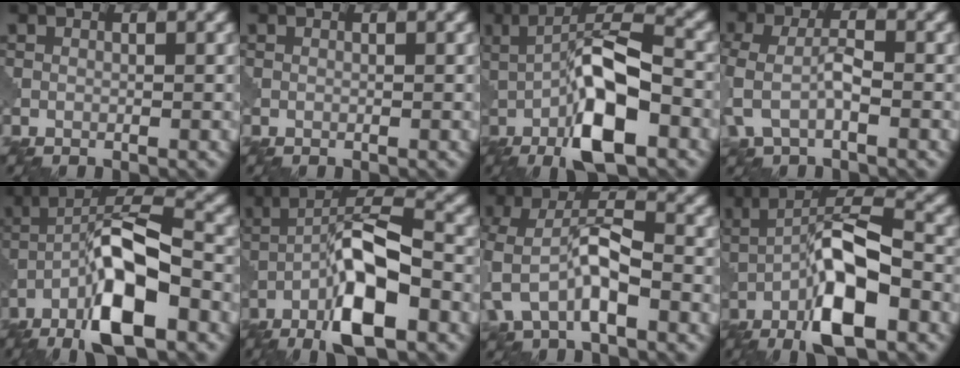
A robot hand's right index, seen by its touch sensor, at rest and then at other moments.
{"total": 0.0}
{"total": 9.9, "force": [-2.3, 3.1, 9.1], "torque": [-0.156, 0.006, -0.043]}
{"total": 4.1, "force": [-1.1, 2.1, 3.4], "torque": [-0.094, 0.001, -0.026]}
{"total": 10.6, "force": [-5.1, 3.0, 8.8], "torque": [-0.153, 0.017, -0.099]}
{"total": 9.7, "force": [-4.2, 2.6, 8.4], "torque": [-0.141, 0.016, -0.083]}
{"total": 6.4, "force": [-2.0, 3.2, 5.2], "torque": [-0.112, 0.009, -0.041]}
{"total": 9.9, "force": [-3.2, 2.9, 8.9], "torque": [-0.151, 0.010, -0.064]}